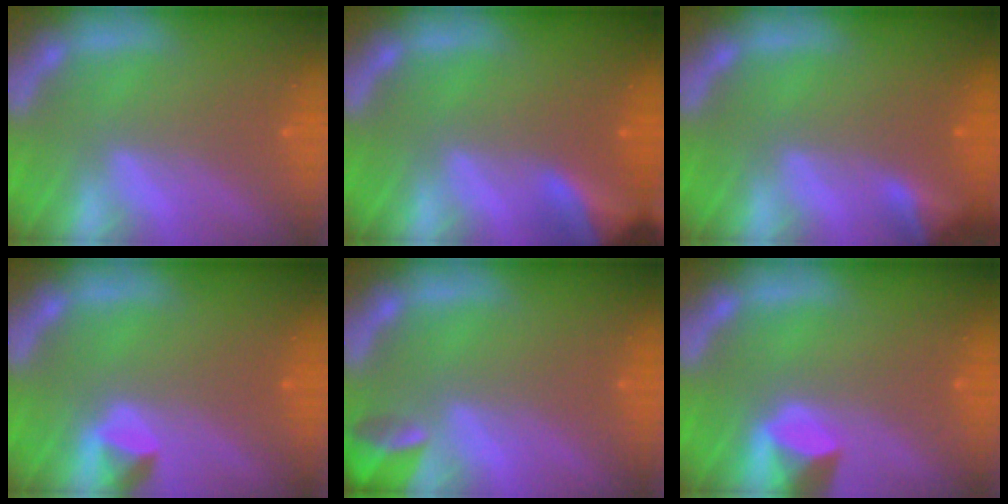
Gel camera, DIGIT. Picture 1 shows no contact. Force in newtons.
{"total": 6.5}
{"total": 2.9}
{"total": 1.4}
{"total": 2.9}
{"total": 2.4}